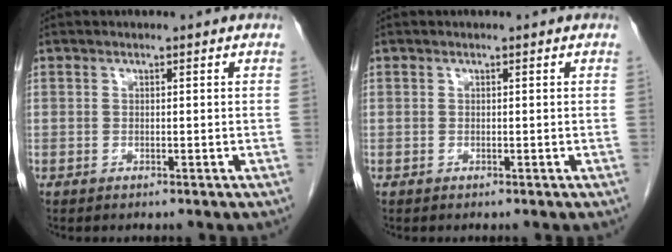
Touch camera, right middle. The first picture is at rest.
{"total": 0.0}